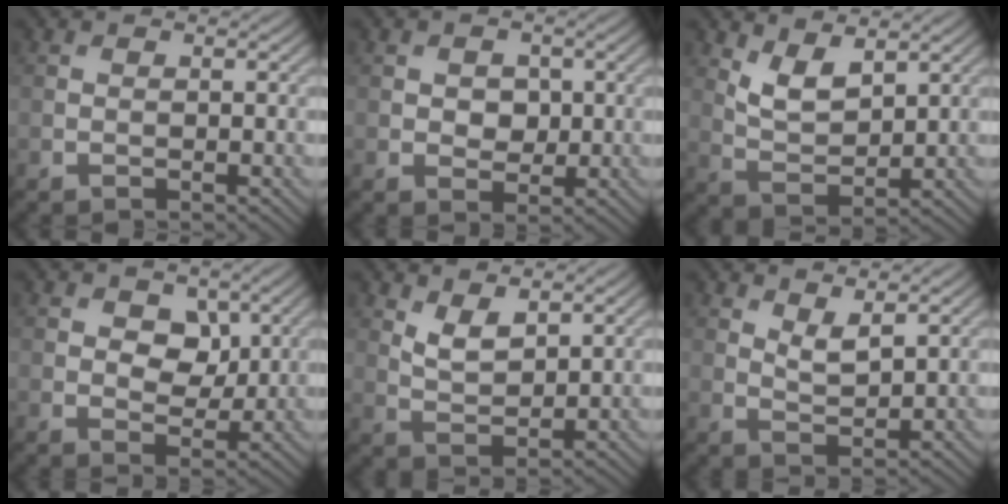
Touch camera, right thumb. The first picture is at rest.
{"total": 2.5, "force": [0.2, 2.1, 1.4], "torque": [-0.030, -0.004, -0.003]}
{"total": 5.1, "force": [3.2, 2.2, 3.3], "torque": [-0.076, -0.011, 0.066]}
{"total": 4.7, "force": [1.6, 3.2, 3.0], "torque": [-0.049, -0.007, 0.015]}
{"total": 3.6, "force": [2.3, 1.5, 2.3], "torque": [-0.054, -0.011, 0.049]}
{"total": 2.9, "force": [2.0, 0.9, 1.9], "torque": [-0.040, -0.009, 0.041]}